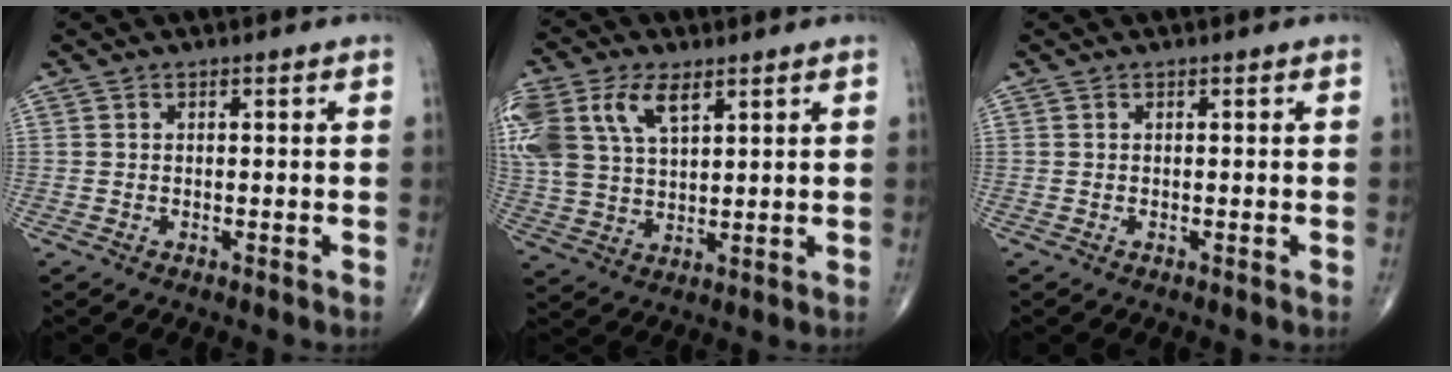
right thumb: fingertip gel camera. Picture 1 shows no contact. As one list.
[{"total": 17.3, "force": [7.7, 10.2, 11.7], "torque": [-0.282, 0.009, 0.149]}, {"total": 0.0}]